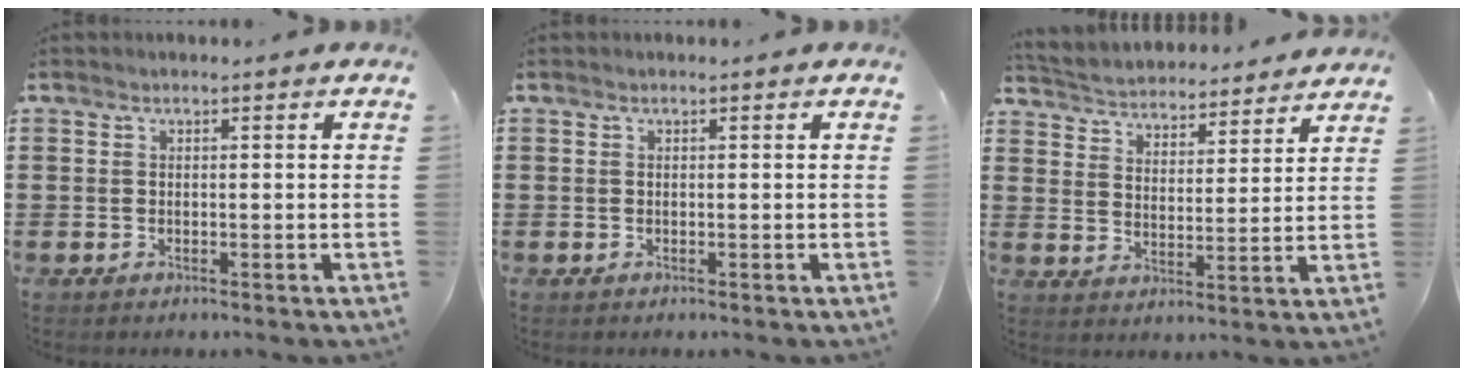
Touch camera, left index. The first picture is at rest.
{"total": 0.0}
{"total": 3.8, "force": [3.8, 0.2, -0.4], "torque": [-0.017, -0.032, 0.061]}